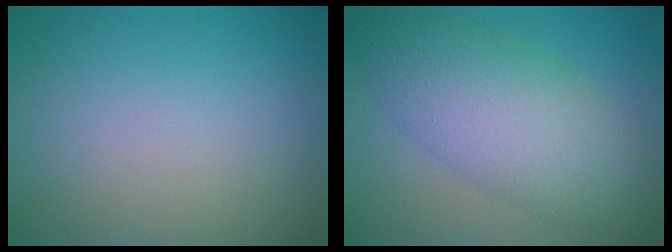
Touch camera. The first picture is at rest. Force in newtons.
{"total": 7.5, "press": 7.5, "slide": 0.2}